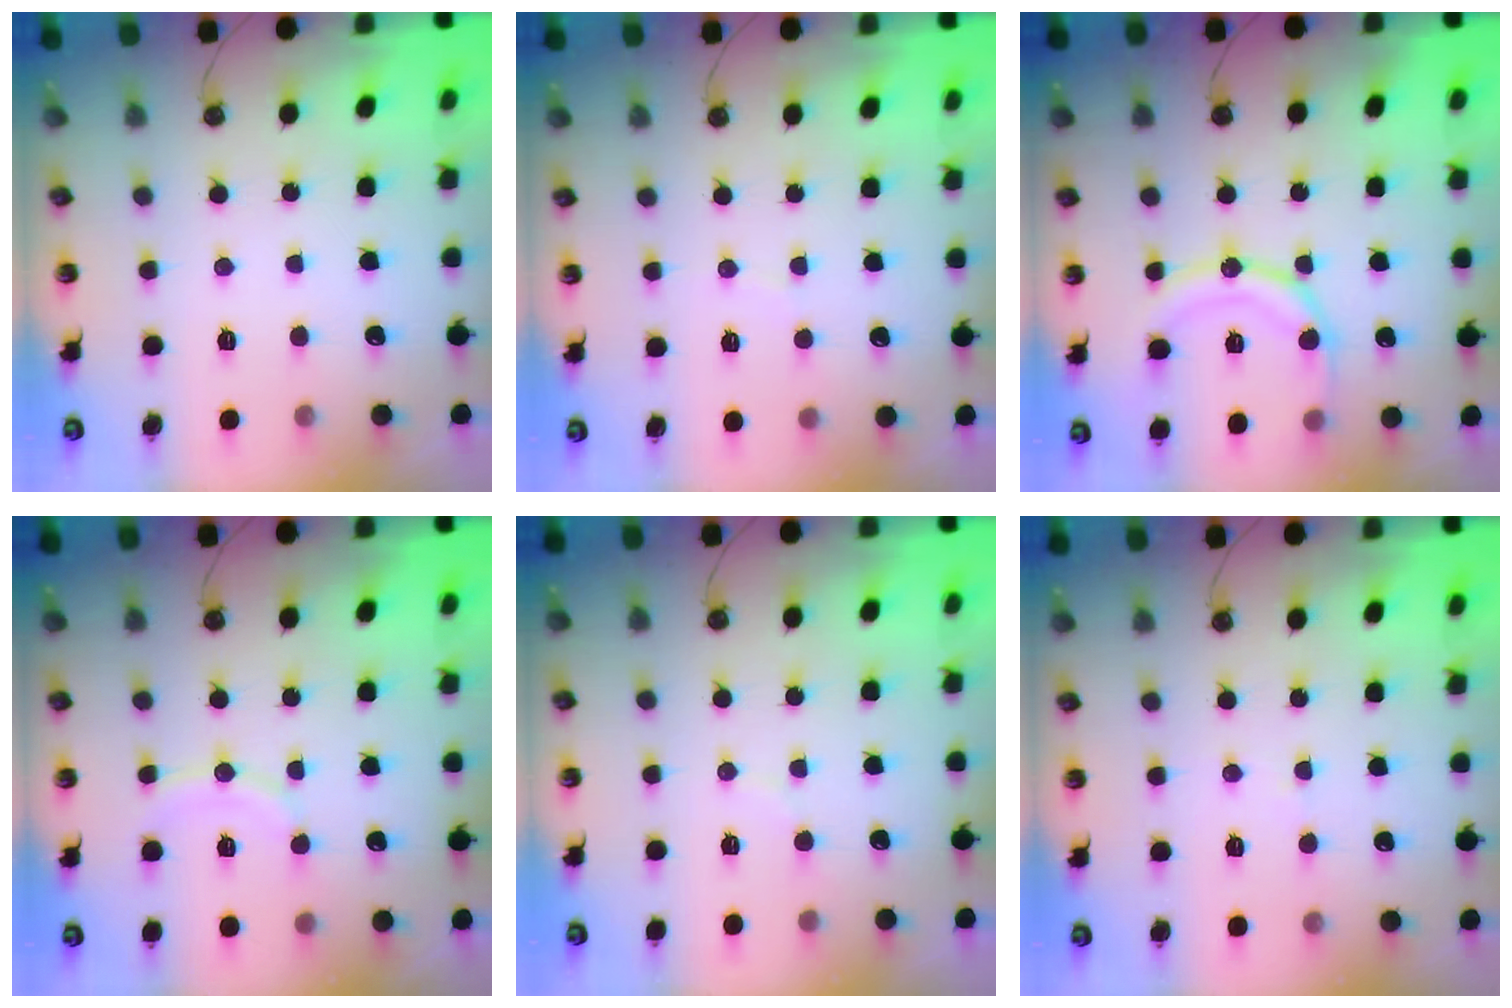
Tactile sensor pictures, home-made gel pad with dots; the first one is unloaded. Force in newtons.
{"total": 3.0, "press": 2.9, "slide": 0.3}
{"total": 13.9, "press": 13.9, "slide": 1.5}
{"total": 8.2, "press": 8.0, "slide": 1.6}
{"total": 2.7, "press": 2.7, "slide": 0.2}
{"total": 5.9, "press": 5.8, "slide": 0.6}